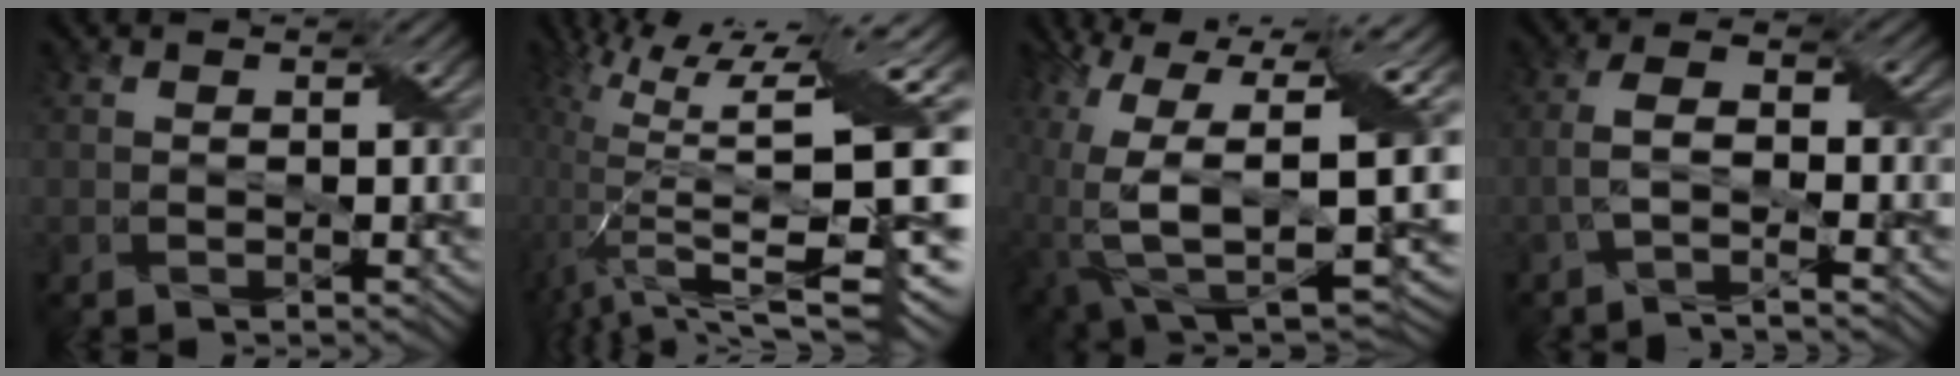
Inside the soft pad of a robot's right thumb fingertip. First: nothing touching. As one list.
[{"total": 14.6, "force": [3.9, 4.9, 13.1], "torque": [-0.247, -0.001, 0.100]}, {"total": 17.9, "force": [0.6, 8.9, 15.5], "torque": [-0.267, -0.025, 0.045]}, {"total": 3.9, "force": [-1.7, 1.0, 3.3], "torque": [-0.073, 0.006, -0.042]}]